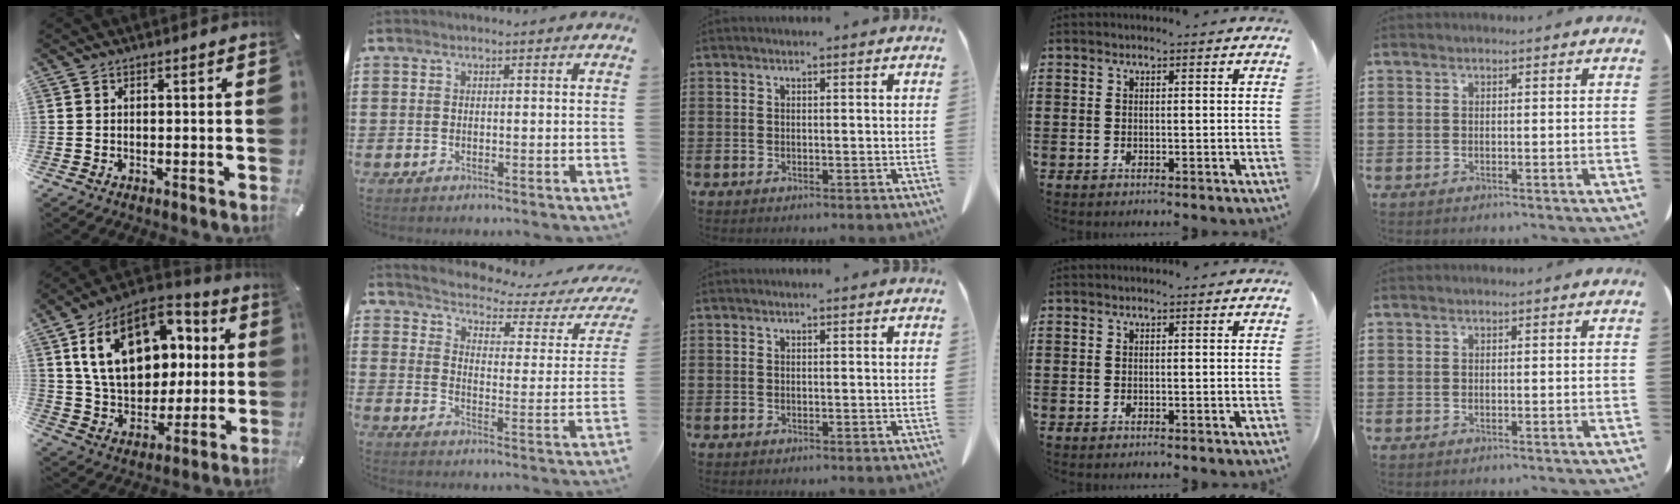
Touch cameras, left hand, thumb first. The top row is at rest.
{"thumb": {"total": 21.7, "force": [6.9, 15.2, 13.8], "torque": [-0.252, -0.014, 0.128]}, "index": {"total": 2.7, "force": [2.4, 0.2, 1.0], "torque": [-0.040, -0.028, 0.031]}}